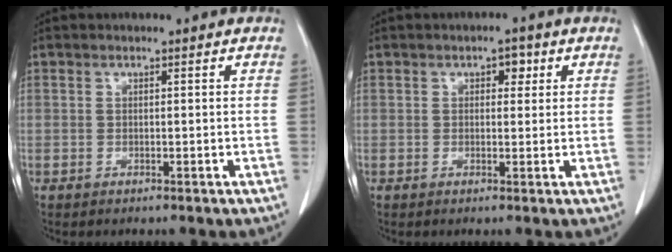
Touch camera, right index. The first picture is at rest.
{"total": 2.2, "force": [0.9, 1.3, 1.5], "torque": [-0.017, 0.007, 0.010]}